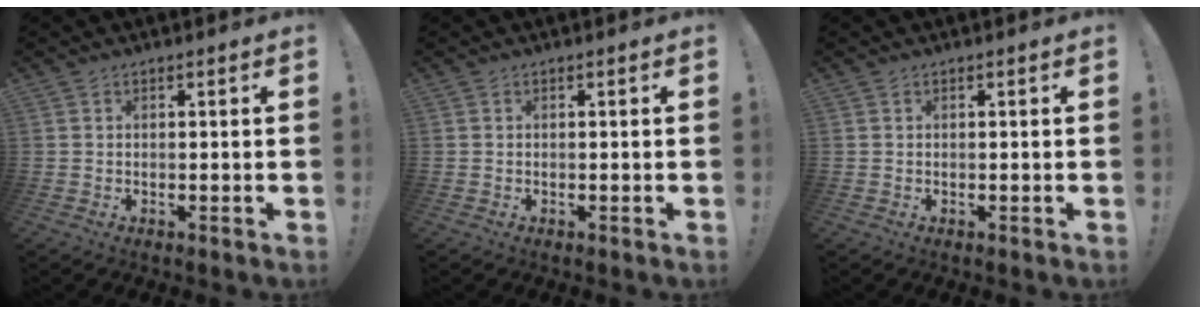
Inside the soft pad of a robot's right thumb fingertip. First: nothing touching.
{"total": 0.0}
{"total": 0.0}